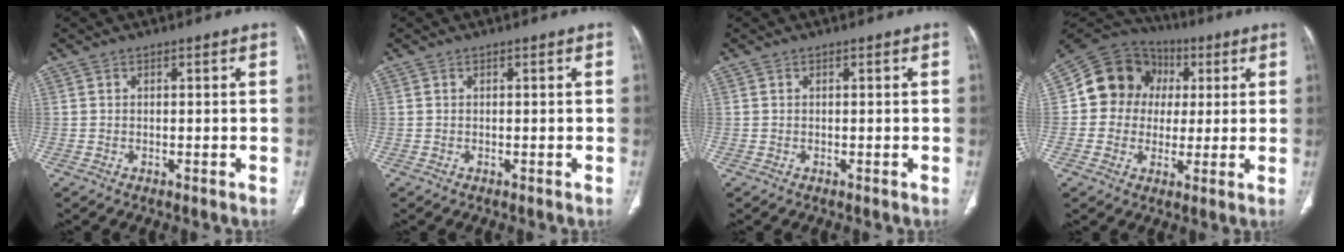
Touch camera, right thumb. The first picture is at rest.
{"total": 0.0}
{"total": 0.0}
{"total": 13.8, "force": [2.0, 12.4, 5.7], "torque": [-0.068, 0.021, 0.025]}